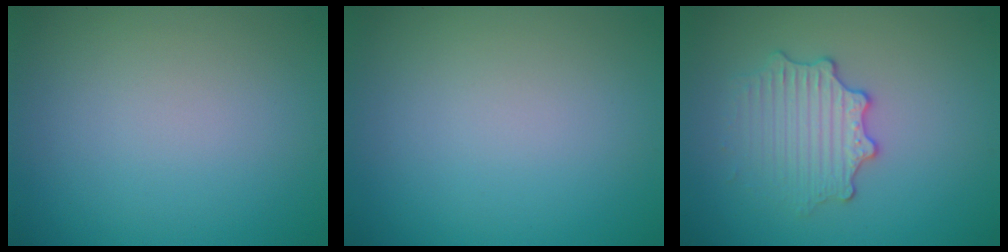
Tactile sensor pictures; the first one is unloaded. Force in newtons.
{"total": 0.0}
{"total": 2.9, "press": 2.8, "slide": 0.9}